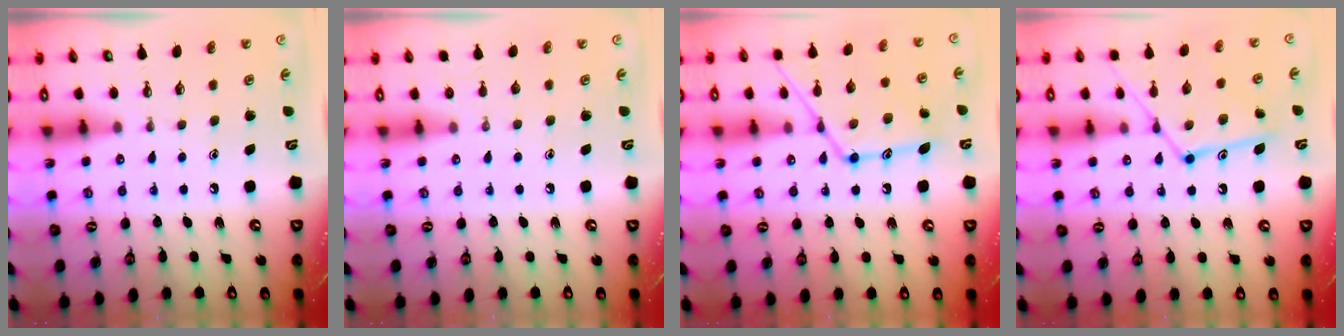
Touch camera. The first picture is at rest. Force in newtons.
{"total": 0.0}
{"total": 15.4, "press": 15.4, "slide": 1.1}
{"total": 12.9, "press": 12.8, "slide": 0.6}